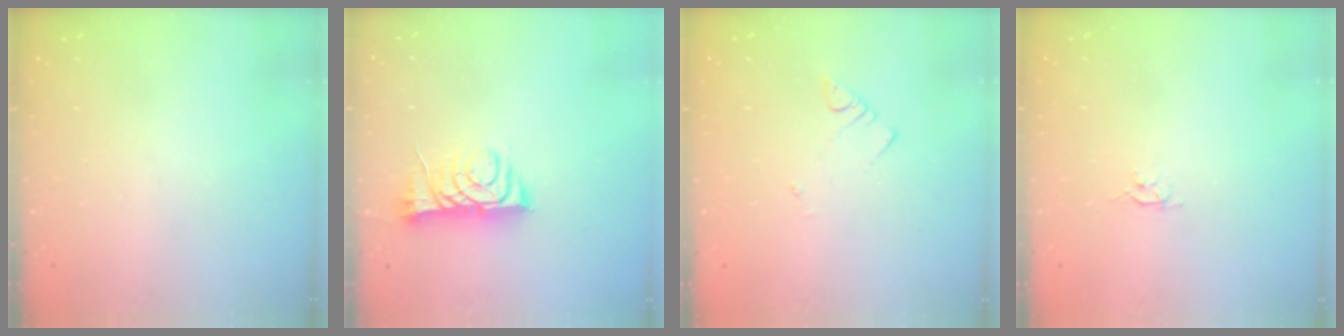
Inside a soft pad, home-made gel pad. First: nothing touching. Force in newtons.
{"total": 7.7, "press": 7.7, "slide": 0.4}
{"total": 1.9, "press": 1.9, "slide": 0.2}
{"total": 2.6, "press": 2.6, "slide": 0.3}